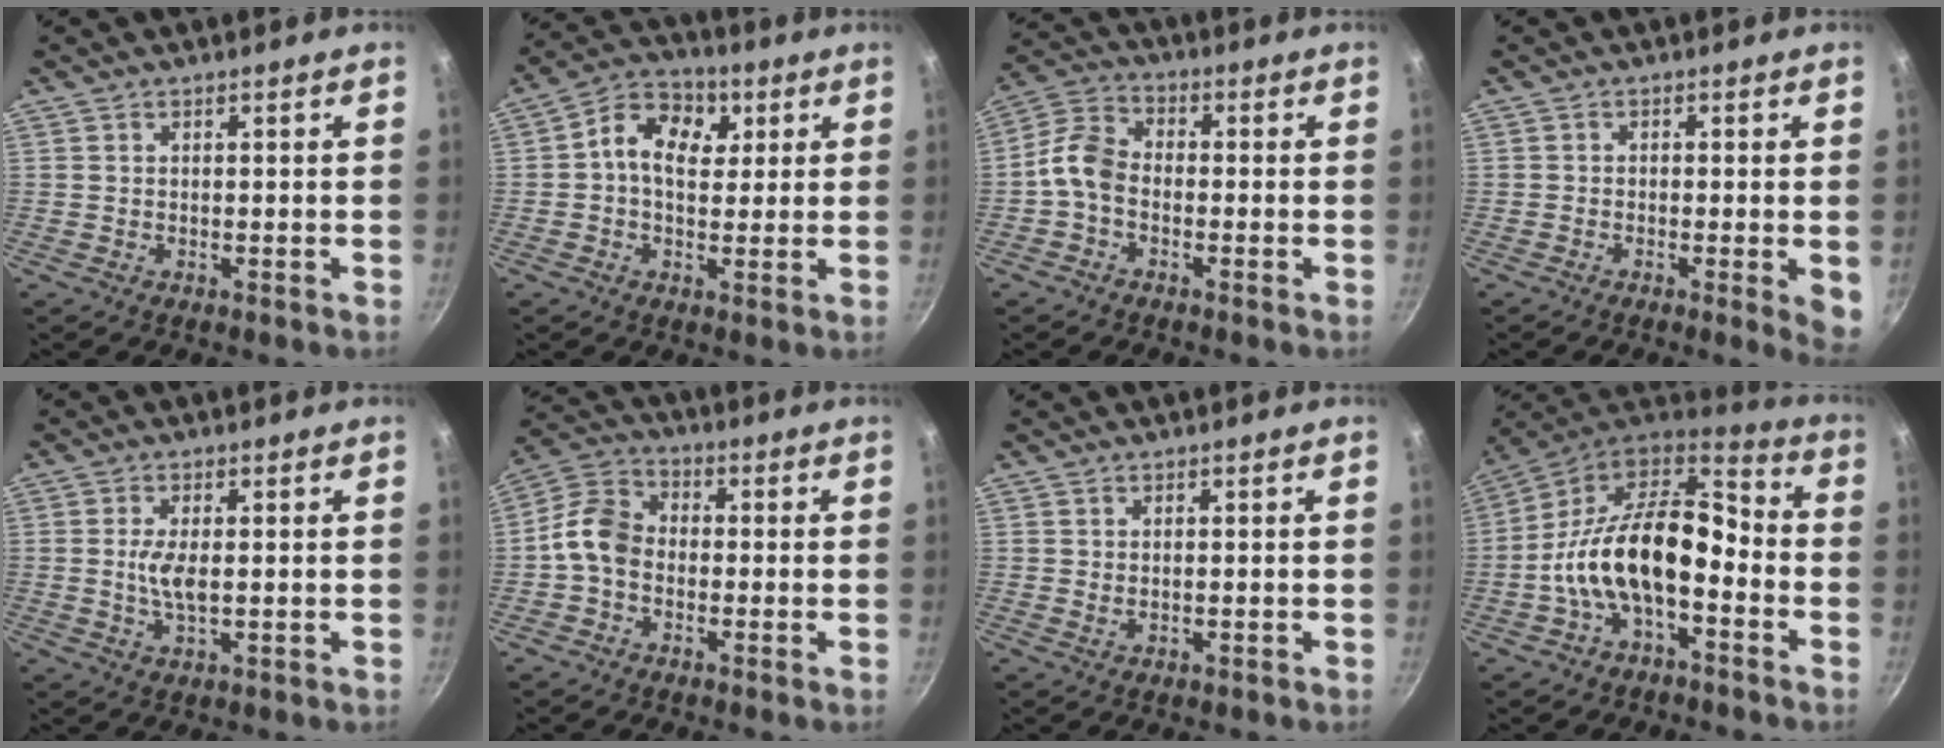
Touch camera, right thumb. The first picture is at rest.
{"total": 10.0, "force": [2.3, 7.2, 6.5], "torque": [-0.078, 0.007, 0.020]}
{"total": 6.8, "force": [-2.0, 4.6, 4.6], "torque": [-0.092, 0.036, -0.057]}
{"total": 4.2, "force": [-0.9, 1.0, 4.0], "torque": [-0.040, -0.002, -0.014]}
{"total": 4.3, "force": [0.2, 1.6, 4.0], "torque": [-0.085, -0.004, 0.004]}
{"total": 8.0, "force": [-1.6, 6.1, 5.0], "torque": [-0.080, 0.030, -0.051]}
{"total": 0.8, "force": [0.1, 0.2, 0.8], "torque": [-0.014, 0.000, 0.003]}
{"total": 18.8, "force": [-4.6, 10.1, 15.2], "torque": [-0.257, 0.064, -0.096]}